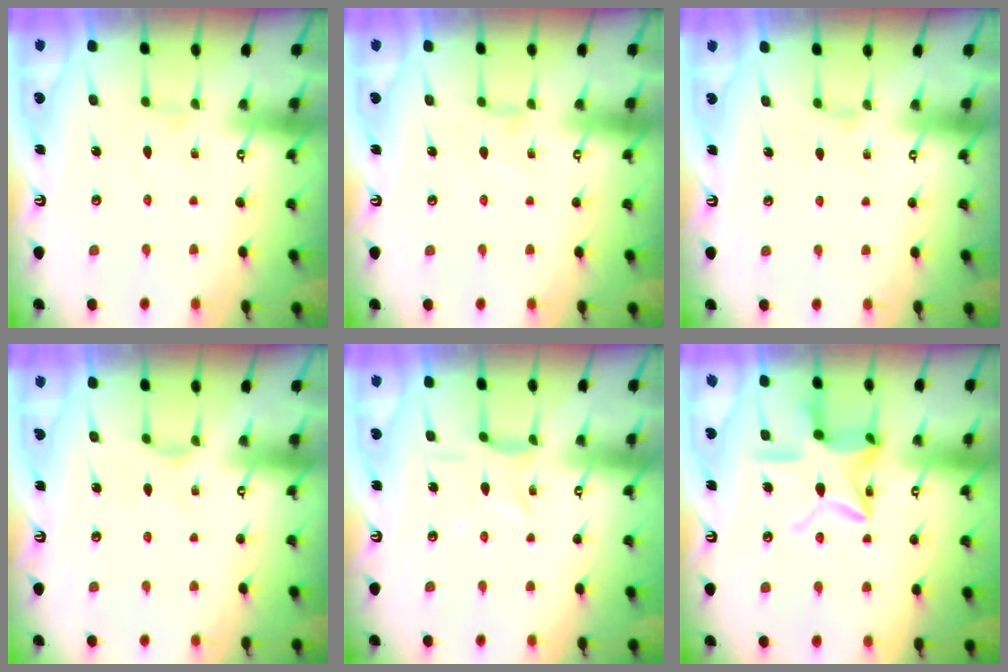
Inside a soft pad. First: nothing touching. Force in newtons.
{"total": 1.5, "press": 1.4, "slide": 0.3}
{"total": 2.4, "press": 2.3, "slide": 0.5}
{"total": 2.3, "press": 2.3, "slide": 0.5}
{"total": 4.0, "press": 3.9, "slide": 0.5}
{"total": 13.9, "press": 13.9, "slide": 1.2}